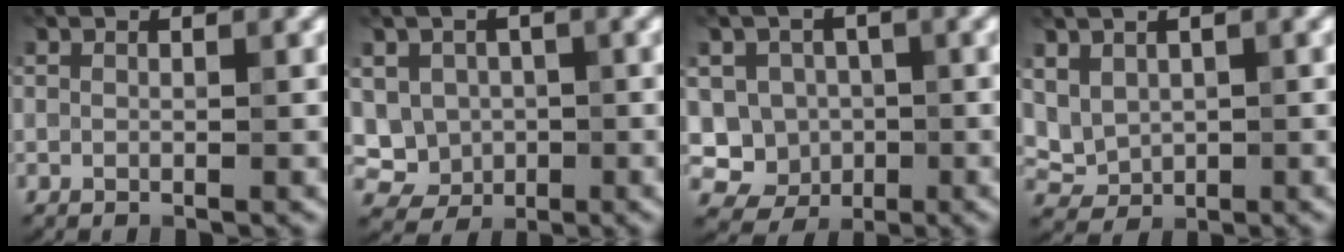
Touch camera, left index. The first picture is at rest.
{"total": 4.7, "force": [-0.1, 4.4, 1.6], "torque": [-0.022, 0.009, -0.014]}
{"total": 5.4, "force": [-0.8, 5.2, 1.3], "torque": [-0.003, 0.009, -0.034]}
{"total": 2.6, "force": [0.8, 2.1, 1.3], "torque": [-0.029, -0.005, 0.023]}